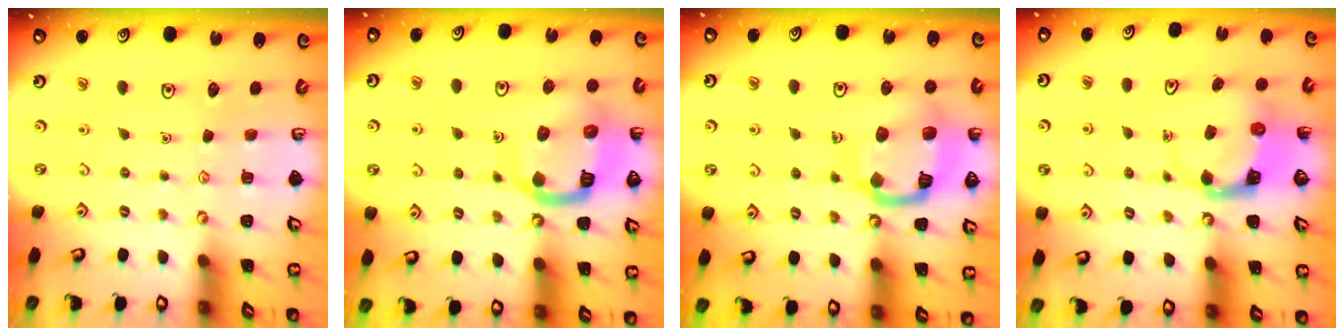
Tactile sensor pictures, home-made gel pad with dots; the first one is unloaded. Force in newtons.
{"total": 14.1, "press": 14.0, "slide": 1.6}
{"total": 16.5, "press": 16.4, "slide": 1.8}
{"total": 3.9, "press": 3.8, "slide": 0.5}